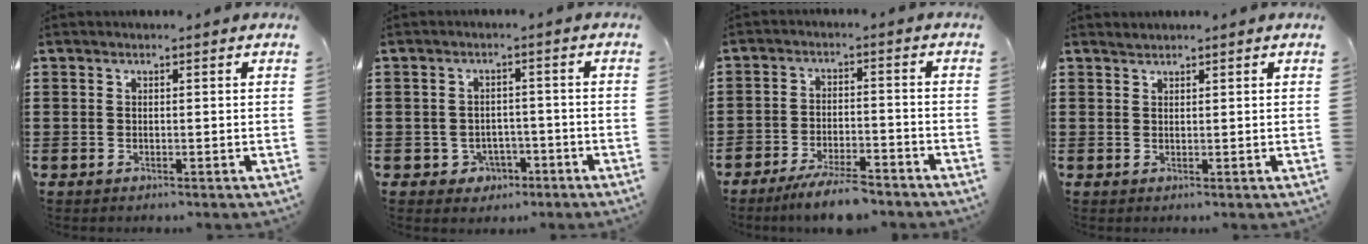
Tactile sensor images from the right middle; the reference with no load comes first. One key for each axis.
{"total": 2.6, "fx": -1.8, "fy": 1.9, "fz": 0.5, "tx": -0.017, "ty": 0.004, "tz": -0.041}
{"total": 6.0, "fx": -5.5, "fy": 0.8, "fz": 2.4, "tx": -0.051, "ty": -0.003, "tz": -0.106}
{"total": 0.7, "fx": 0.7, "fy": 0.0, "fz": -0.2, "tx": 0.000, "ty": -0.002, "tz": 0.015}